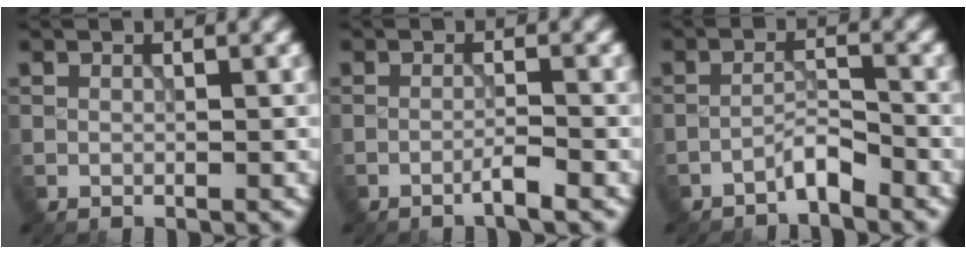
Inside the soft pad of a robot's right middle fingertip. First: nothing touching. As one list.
[{"total": 1.6, "force": [-1.0, 0.1, 1.3], "torque": [-0.018, 0.007, -0.026]}, {"total": 2.1, "force": [-1.8, 0.3, 1.0], "torque": [-0.015, 0.011, -0.036]}]